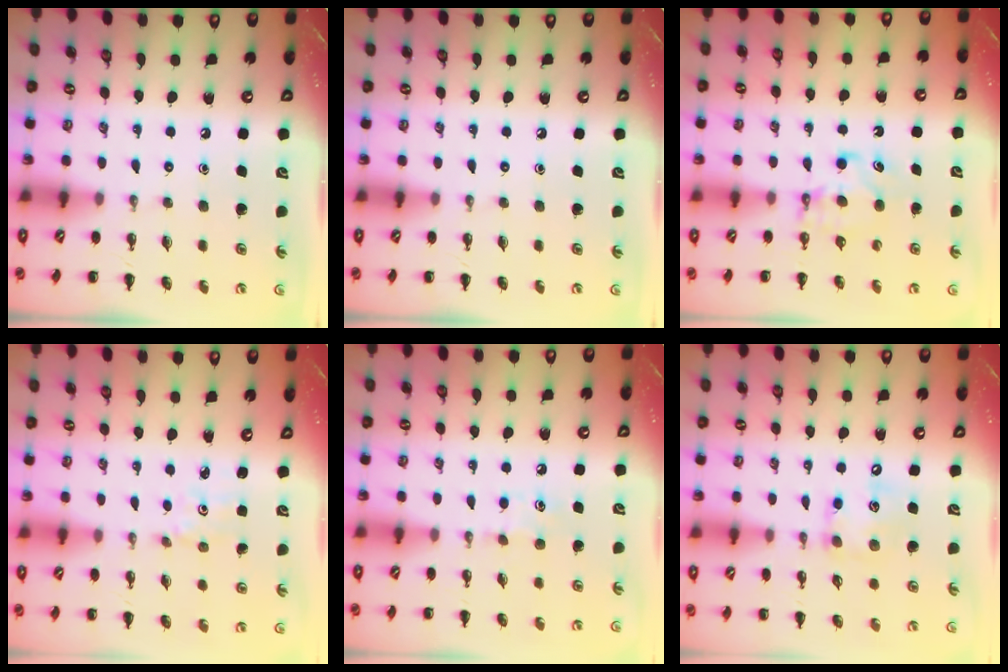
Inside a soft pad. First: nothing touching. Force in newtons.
{"total": 0.0}
{"total": 5.0, "press": 4.9, "slide": 1.1}
{"total": 0.9, "press": 0.9, "slide": 0.3}
{"total": 4.8, "press": 4.6, "slide": 1.5}
{"total": 9.6, "press": 9.5, "slide": 1.2}